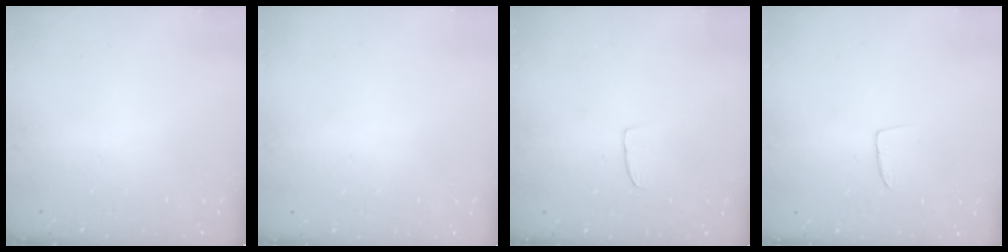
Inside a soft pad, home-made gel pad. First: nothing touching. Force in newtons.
{"total": 0.0}
{"total": 3.1, "press": 3.1, "slide": 0.2}
{"total": 3.1, "press": 3.1, "slide": 0.2}